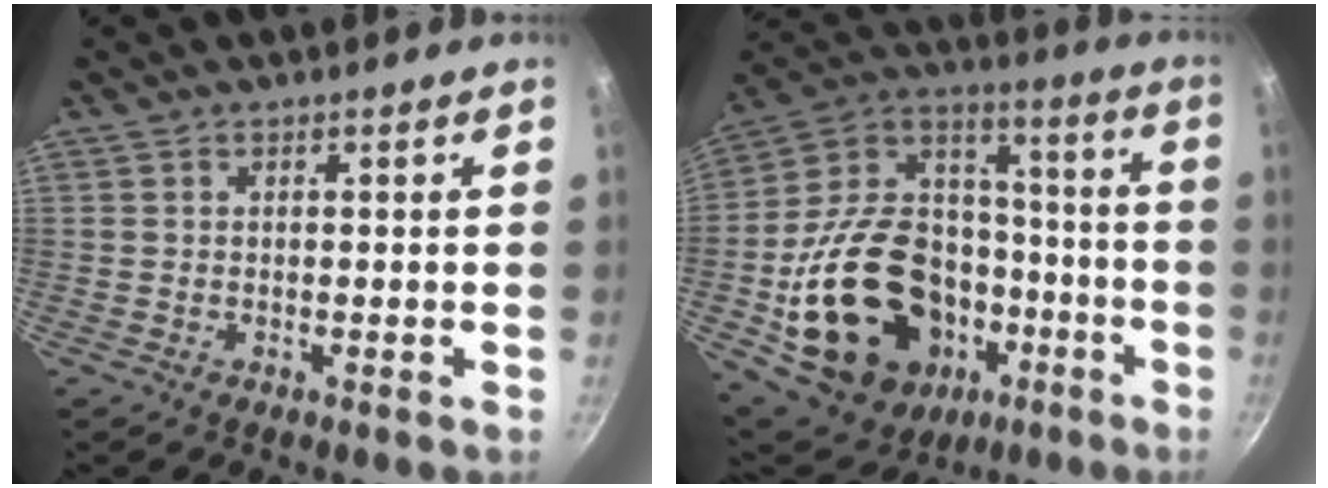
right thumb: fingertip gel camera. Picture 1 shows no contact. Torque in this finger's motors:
{"motor_torque": [0.40, 0.84, 1.40, -1.38, 0.32]}